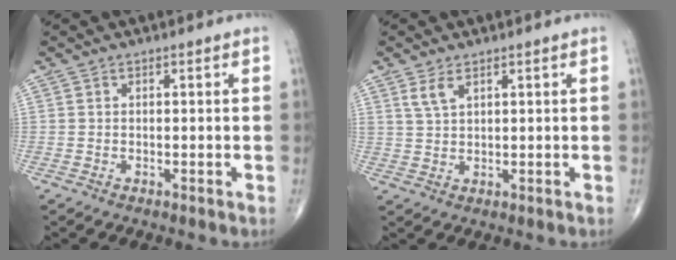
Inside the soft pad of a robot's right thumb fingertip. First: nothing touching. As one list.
[{"total": 3.1, "force": [1.9, 1.3, 2.1], "torque": [-0.039, -0.004, 0.045]}]